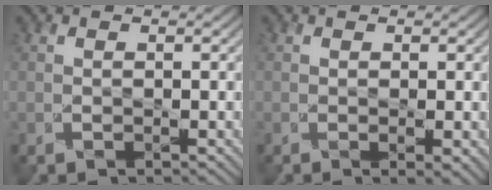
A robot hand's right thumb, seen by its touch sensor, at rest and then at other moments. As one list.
[{"total": 1.6, "force": [-0.1, 0.2, 1.5], "torque": [-0.028, -0.009, -0.002]}]